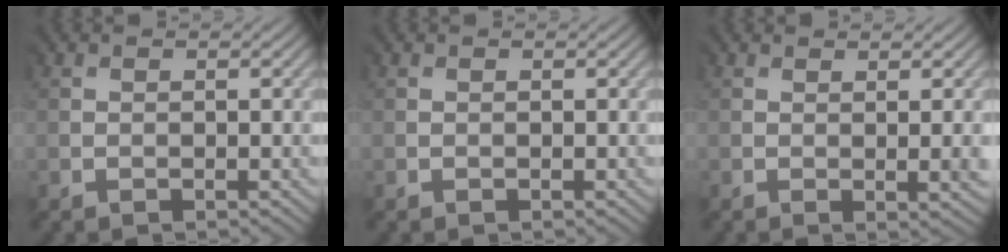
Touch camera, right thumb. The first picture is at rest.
{"total": 0.0}
{"total": 2.4, "force": [0.4, 0.2, 2.4], "torque": [-0.036, 0.000, 0.006]}